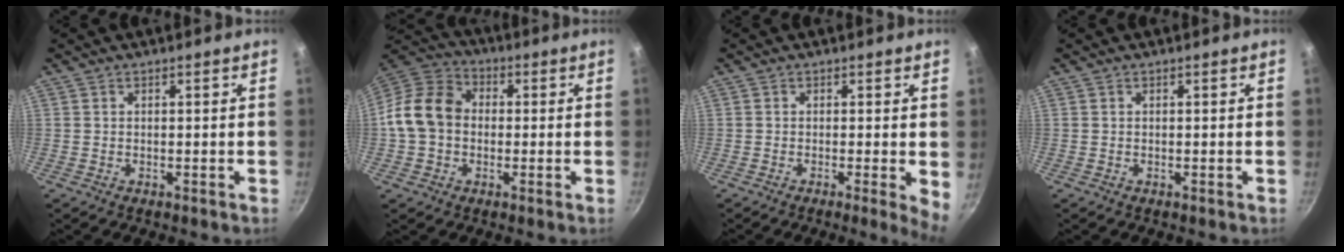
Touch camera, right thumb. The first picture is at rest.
{"total": 12.2, "force": [-0.5, 9.7, 7.4], "torque": [-0.106, 0.029, -0.030]}
{"total": 3.7, "force": [-0.4, 0.6, 3.6], "torque": [-0.045, -0.008, -0.007]}
{"total": 0.0}